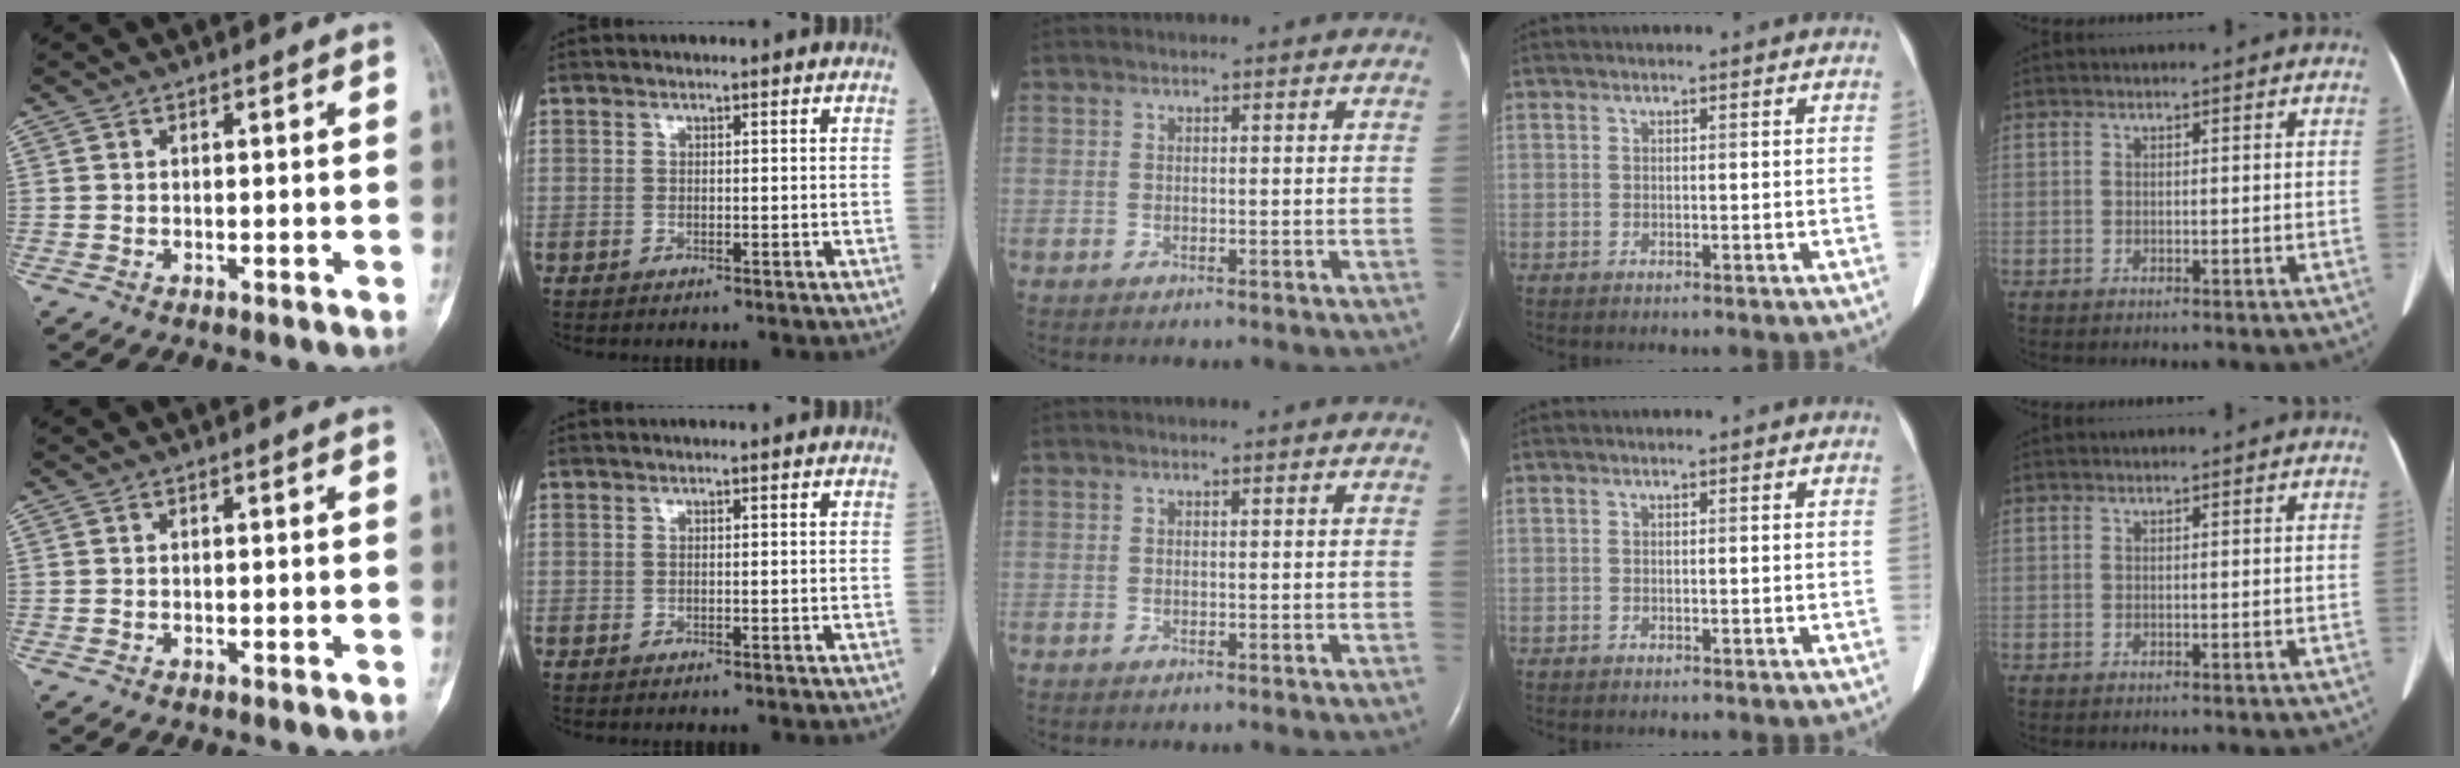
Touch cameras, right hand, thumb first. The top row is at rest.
{}